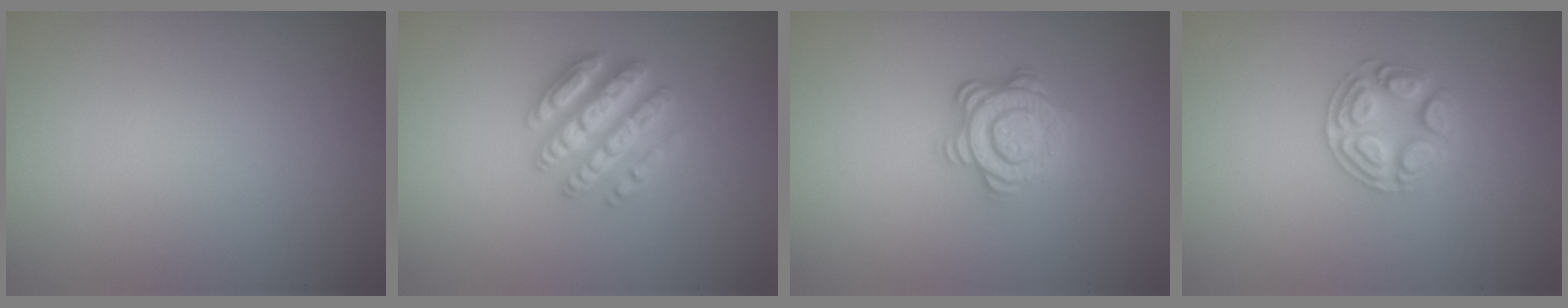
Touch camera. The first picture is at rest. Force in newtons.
{"total": 4.7, "press": 4.7, "slide": 0.8}
{"total": 4.0, "press": 3.2, "slide": 2.5}
{"total": 2.6, "press": 2.5, "slide": 0.5}